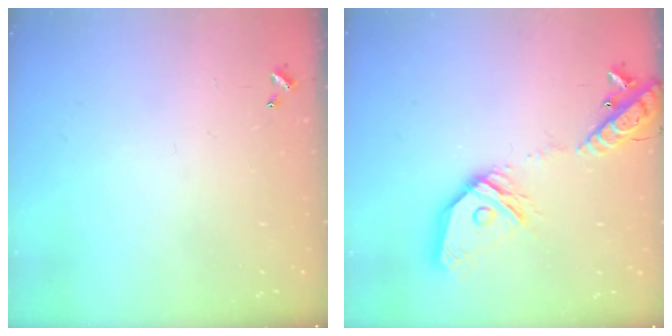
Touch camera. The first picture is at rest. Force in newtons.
{"total": 21.0, "press": 20.7, "slide": 3.7}